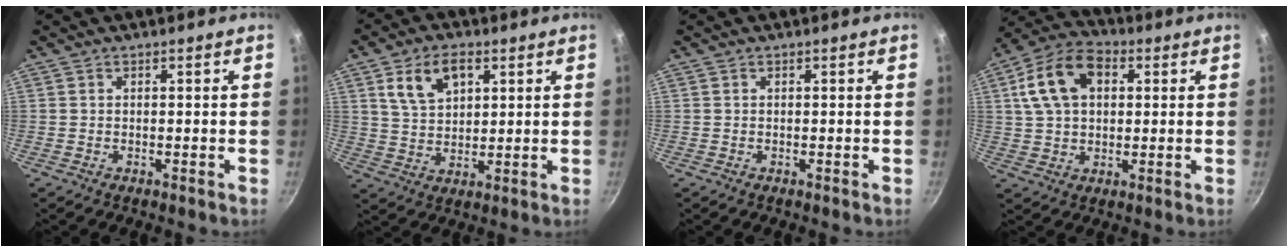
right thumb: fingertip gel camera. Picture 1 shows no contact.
{"total": 9.6, "force": [4.1, 5.9, 6.4], "torque": [-0.101, -0.008, 0.077]}
{"total": 0.0}
{"total": 13.5, "force": [3.6, 9.0, 9.4], "torque": [-0.157, 0.017, 0.052]}